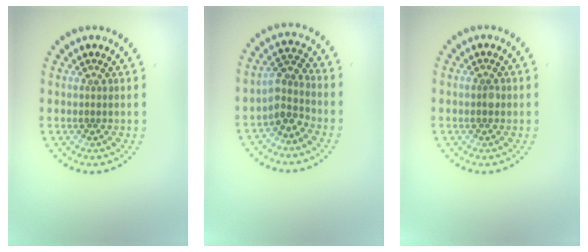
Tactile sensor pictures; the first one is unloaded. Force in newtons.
{"total": 2.7, "press": 2.2, "slide": 1.5}
{"total": 1.0, "press": 1.0, "slide": 0.1}